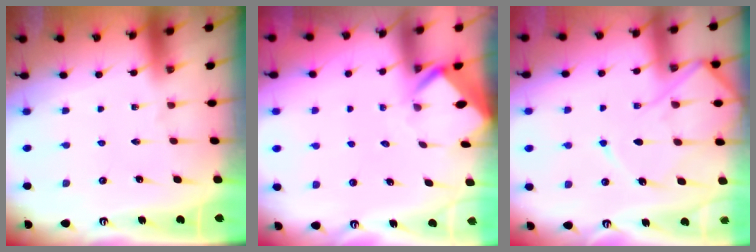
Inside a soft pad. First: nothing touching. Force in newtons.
{"total": 2.3, "press": 2.3, "slide": 0.2}
{"total": 11.0, "press": 10.9, "slide": 1.2}